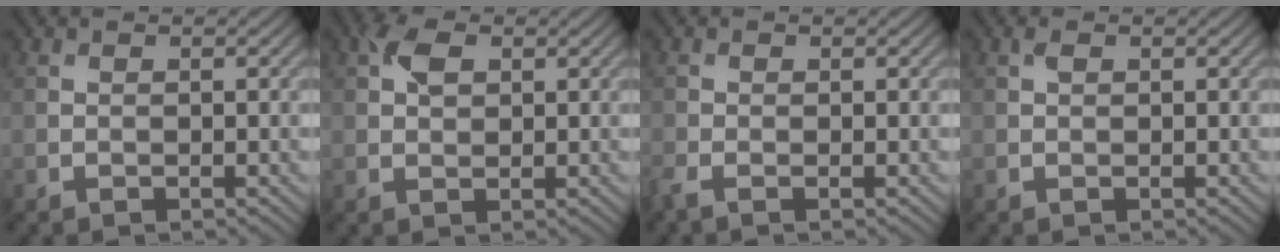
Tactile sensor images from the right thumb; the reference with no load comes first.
{"total": 3.2, "force": [1.2, 2.0, 2.2], "torque": [-0.047, 0.007, 0.020]}
{"total": 1.3, "force": [-1.0, 0.2, 0.8], "torque": [-0.028, -0.004, -0.027]}
{"total": 0.7, "force": [0.3, 0.4, 0.5], "torque": [-0.012, 0.001, 0.006]}